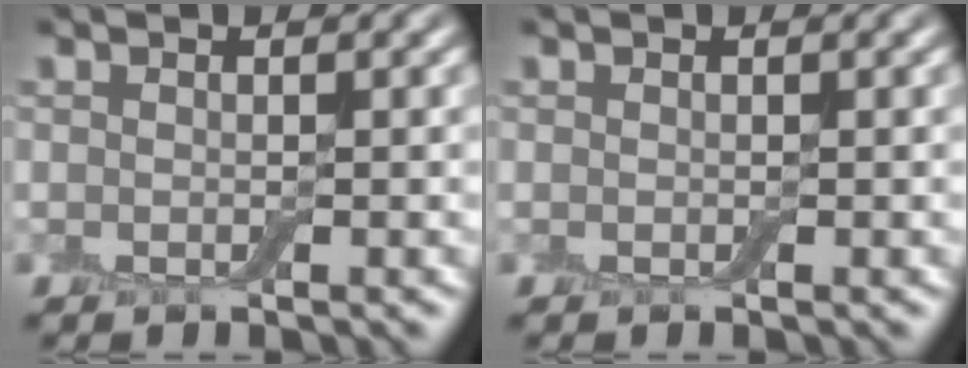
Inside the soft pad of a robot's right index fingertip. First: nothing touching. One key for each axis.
{"total": 0.0}